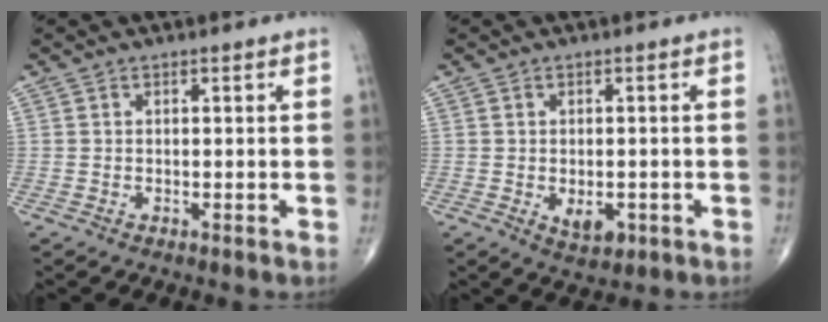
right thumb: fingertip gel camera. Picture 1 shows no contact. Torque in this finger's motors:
{"motor_torque": [0.09, 0.00, -0.21, -0.30, 0.00]}